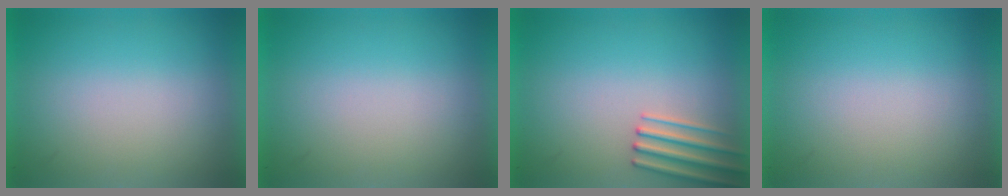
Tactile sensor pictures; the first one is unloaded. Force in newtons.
{"total": 0.0}
{"total": 2.5}
{"total": 0.0}